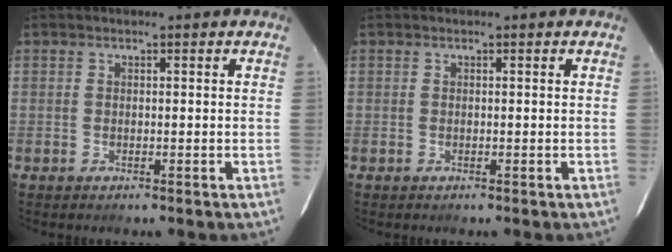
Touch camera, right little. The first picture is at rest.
{"total": 0.0}